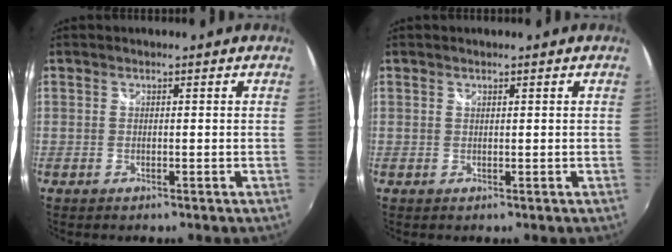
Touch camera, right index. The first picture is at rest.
{"total": 0.0}